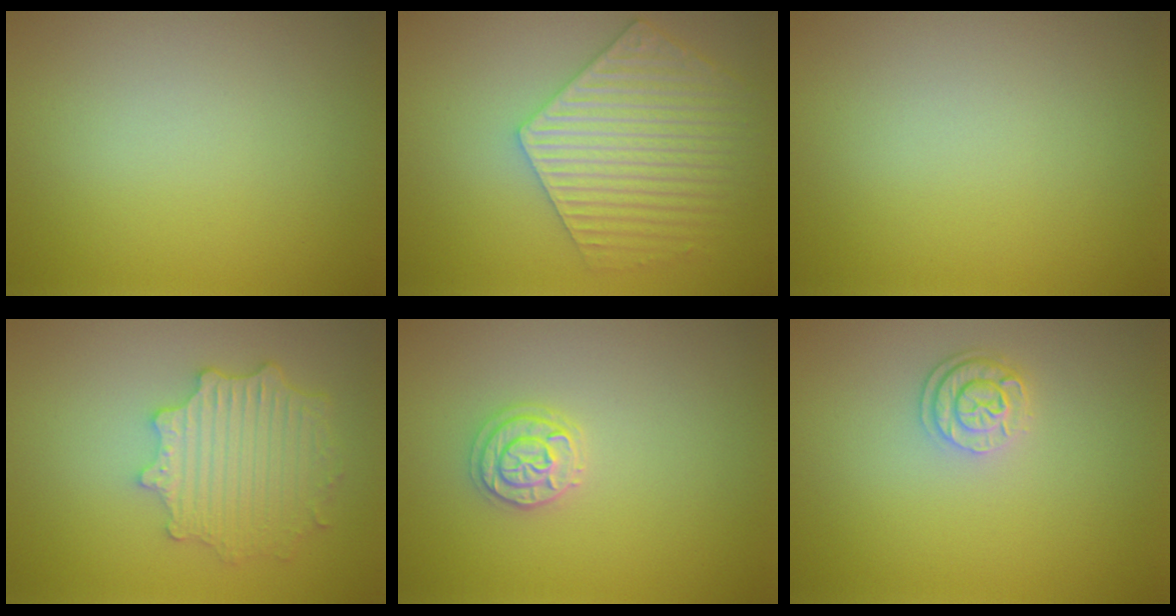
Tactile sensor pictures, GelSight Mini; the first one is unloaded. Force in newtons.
{"total": 5.9, "press": 5.1, "slide": 3.0}
{"total": 0.0}
{"total": 4.6, "press": 3.8, "slide": 2.5}
{"total": 2.1, "press": 2.1, "slide": 0.5}
{"total": 2.1, "press": 1.8, "slide": 1.2}